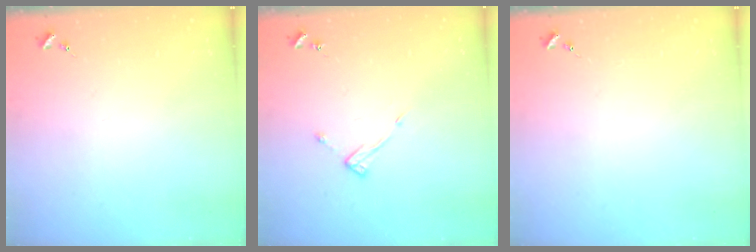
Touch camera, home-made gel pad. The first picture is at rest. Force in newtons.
{"total": 7.1, "press": 7.1, "slide": 0.5}
{"total": 0.0}